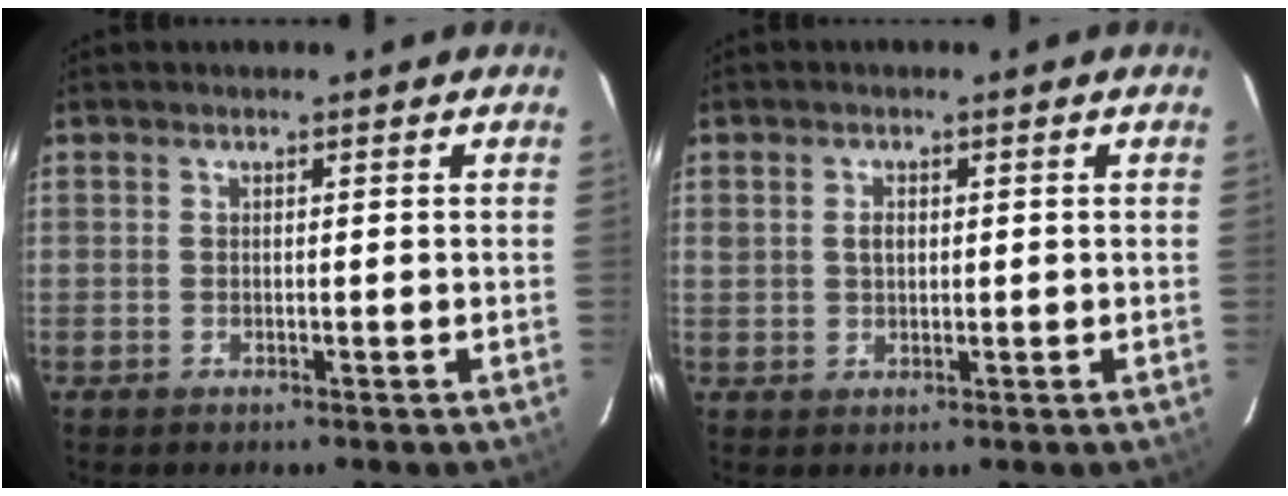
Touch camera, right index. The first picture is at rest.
{"total": 2.4, "force": [0.4, 1.8, 1.5], "torque": [-0.025, 0.005, 0.009]}